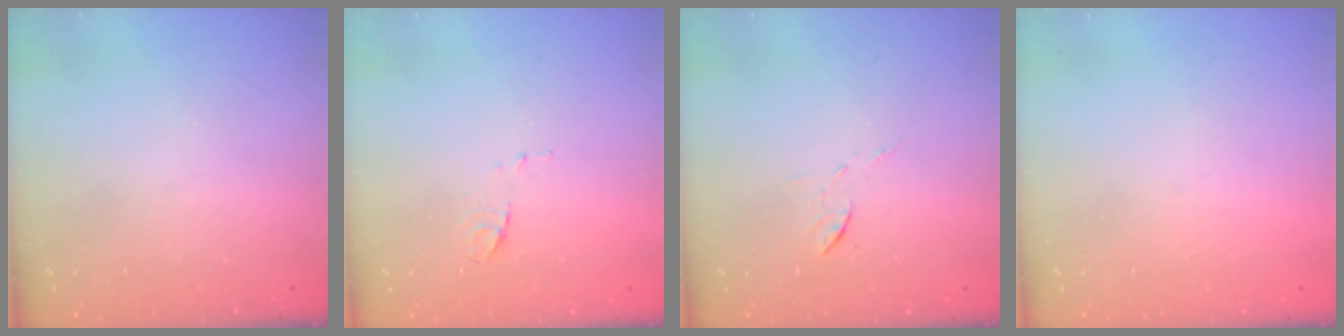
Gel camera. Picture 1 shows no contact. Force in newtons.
{"total": 6.2, "press": 6.2, "slide": 0.5}
{"total": 5.3, "press": 5.3, "slide": 0.6}
{"total": 1.5, "press": 1.5, "slide": 0.1}